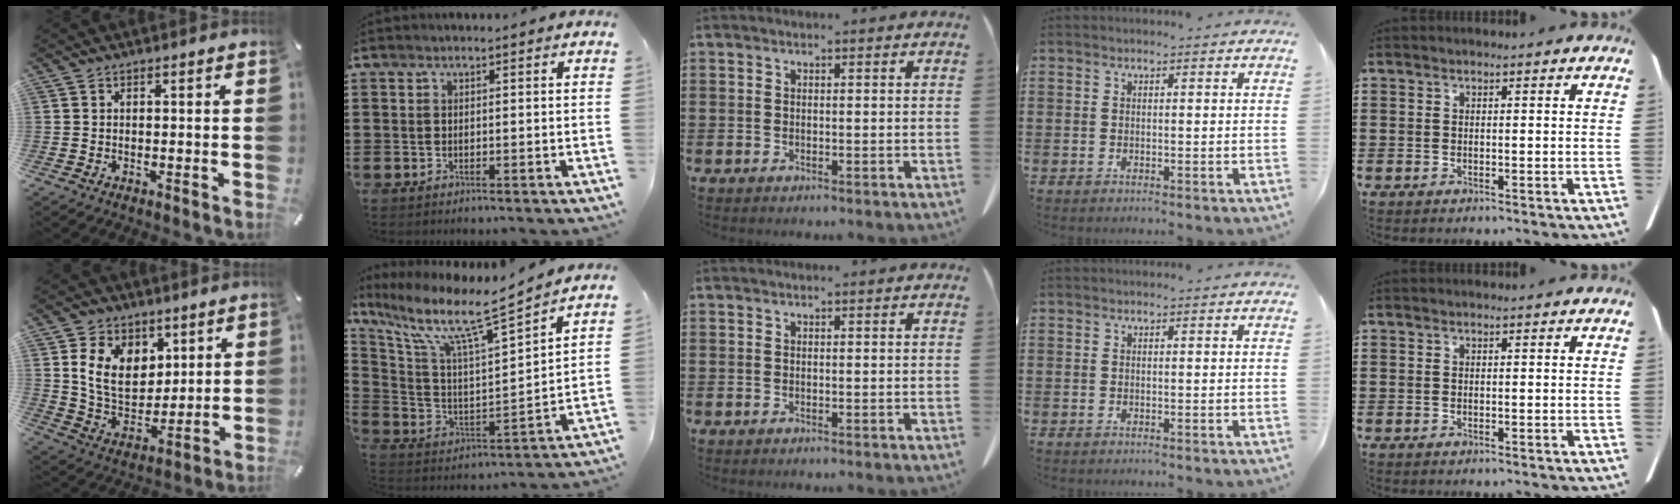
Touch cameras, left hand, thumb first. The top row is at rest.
{"thumb": {"total": 12.3, "force": [4.8, 9.7, 6.0], "torque": [-0.125, -0.017, 0.093]}, "index": {"total": 10.5, "force": [7.7, 1.1, 7.1], "torque": [-0.160, -0.053, 0.118]}}